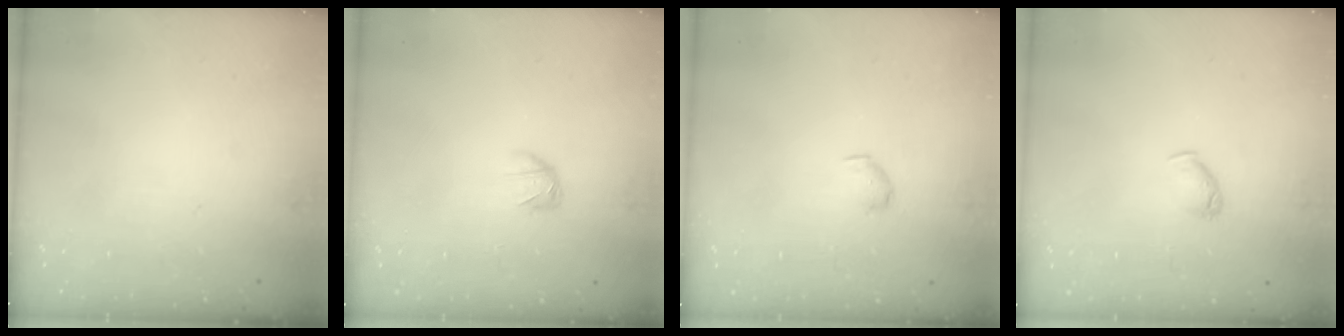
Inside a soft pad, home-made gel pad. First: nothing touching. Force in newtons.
{"total": 3.2, "press": 3.1, "slide": 0.7}
{"total": 3.1, "press": 3.0, "slide": 0.5}
{"total": 3.3, "press": 3.2, "slide": 0.7}